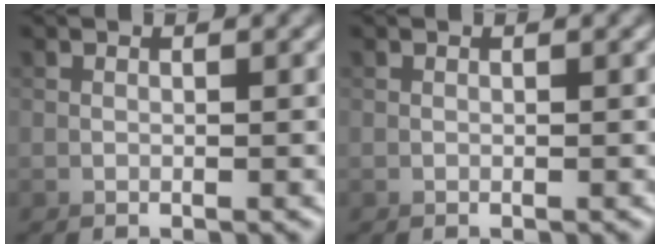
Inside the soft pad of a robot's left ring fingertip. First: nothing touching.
{"total": 0.0}